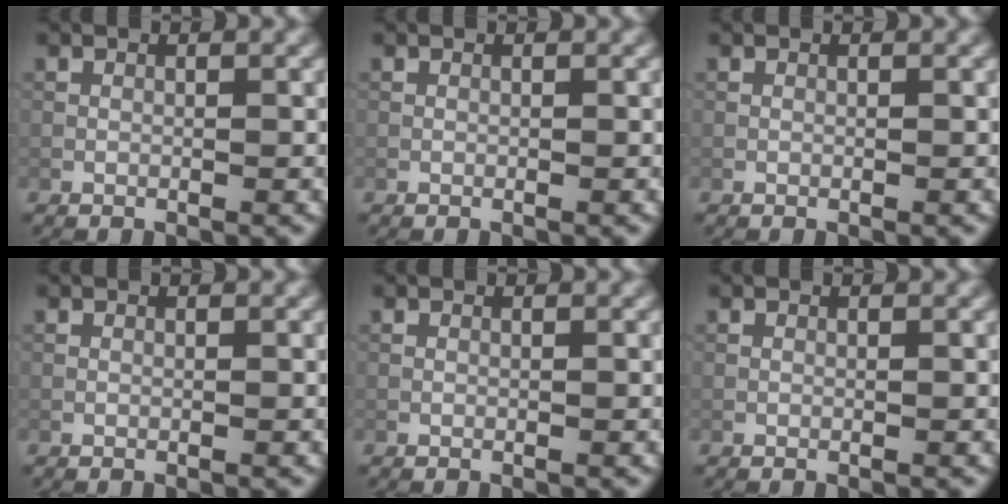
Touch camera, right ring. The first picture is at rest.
{"total": 0.0}
{"total": 0.0}
{"total": 0.0}
{"total": 0.0}
{"total": 0.0}